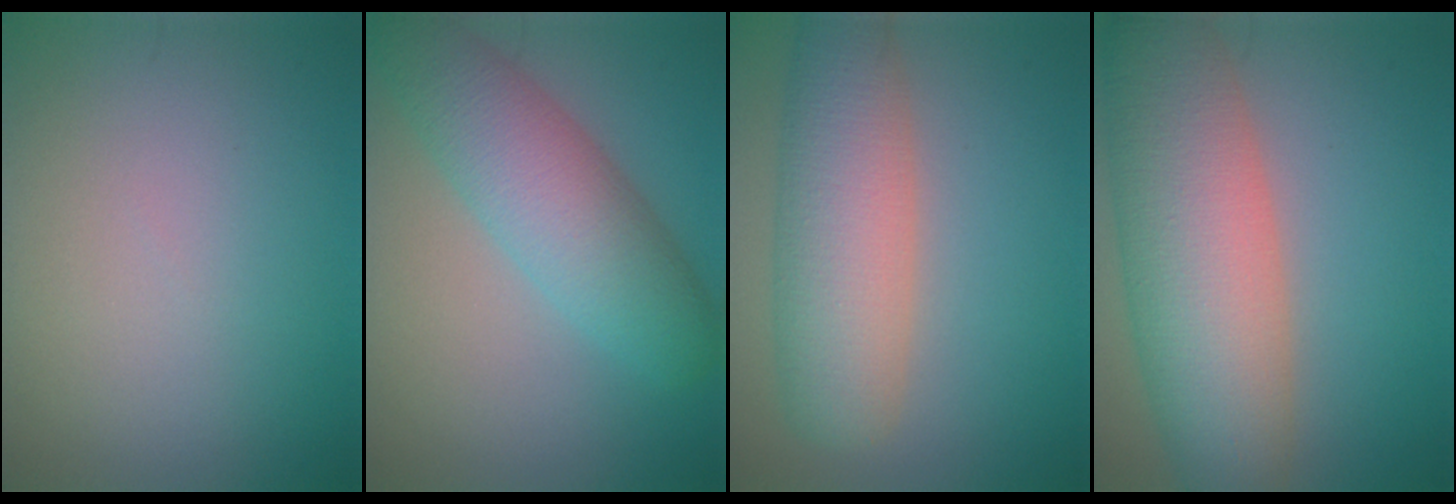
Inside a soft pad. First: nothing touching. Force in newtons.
{"total": 6.7, "press": 6.7, "slide": 0.2}
{"total": 6.9, "press": 6.9, "slide": 0.2}
{"total": 10.2, "press": 10.2, "slide": 0.6}